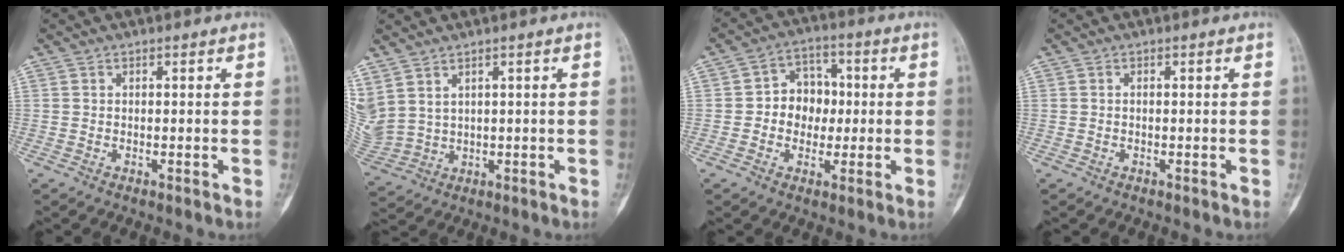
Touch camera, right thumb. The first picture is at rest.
{"total": 7.6, "force": [3.9, 4.7, 4.5], "torque": [-0.111, -0.010, 0.100]}
{"total": 8.3, "force": [-0.1, 6.8, 4.7], "torque": [-0.027, 0.020, -0.011]}
{"total": 0.0}